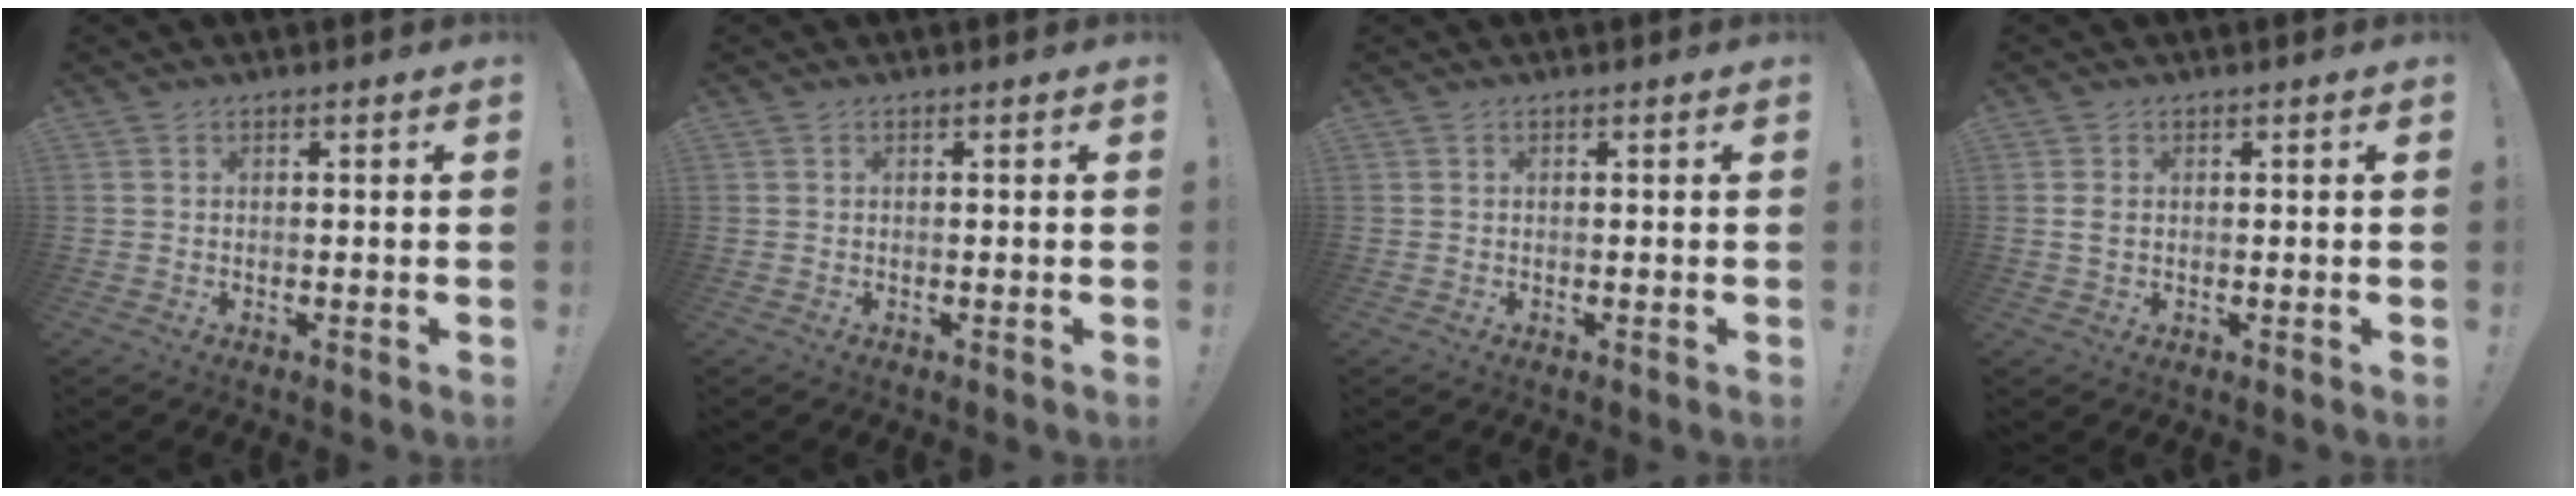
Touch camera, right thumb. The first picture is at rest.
{"total": 0.0}
{"total": 0.0}
{"total": 1.9, "force": [0.3, 1.2, 1.5], "torque": [-0.023, 0.002, 0.005]}